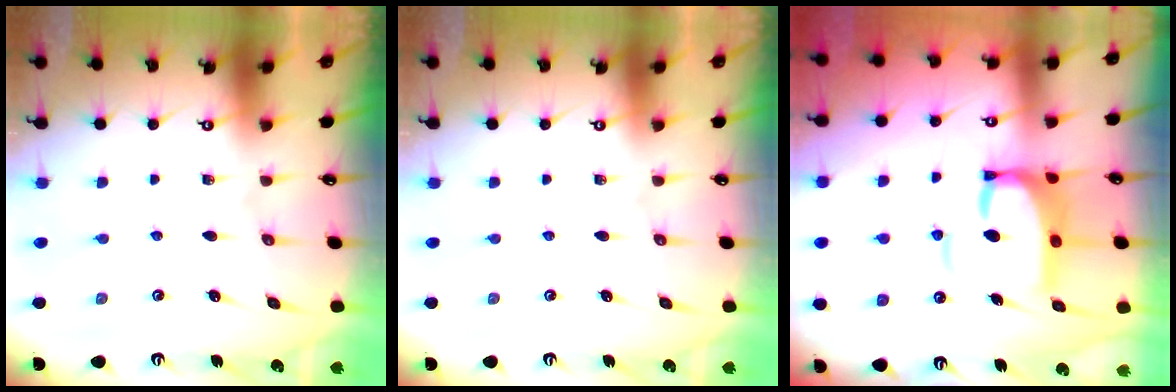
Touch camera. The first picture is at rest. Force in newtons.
{"total": 0.0}
{"total": 7.8, "press": 7.7, "slide": 1.3}